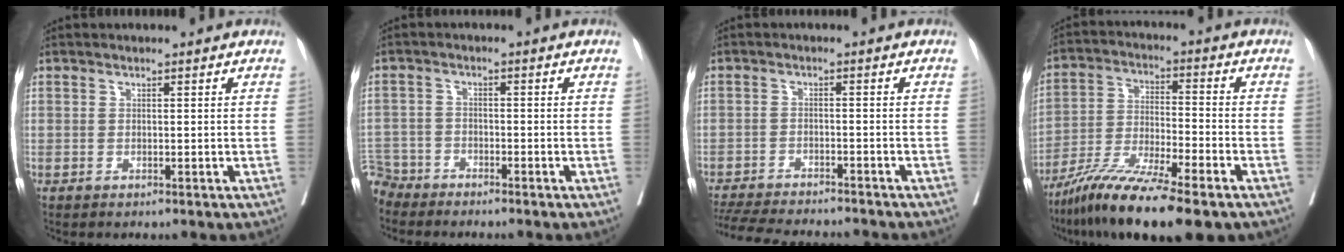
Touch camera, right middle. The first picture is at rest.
{"total": 5.3, "force": [-4.8, 1.9, -0.8], "torque": [0.021, -0.001, -0.097]}
{"total": 14.9, "force": [-13.5, 2.3, 5.9], "torque": [-0.125, -0.023, -0.194]}
{"total": 15.2, "force": [-10.8, 1.7, 10.5], "torque": [-0.201, -0.035, -0.191]}